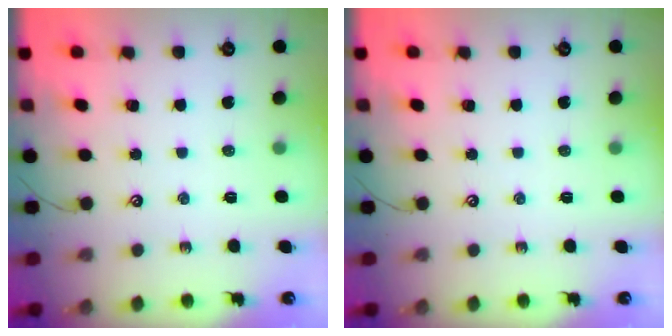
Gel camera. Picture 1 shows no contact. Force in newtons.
{"total": 0.0}